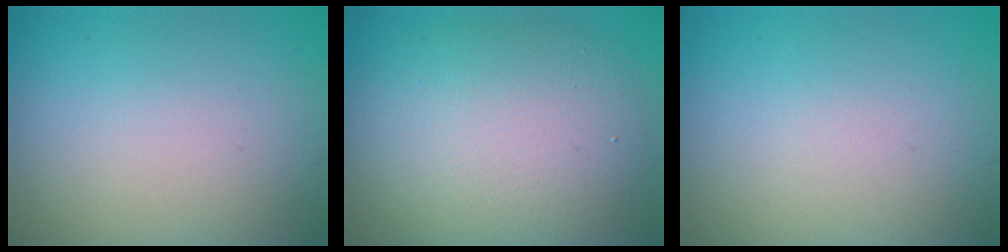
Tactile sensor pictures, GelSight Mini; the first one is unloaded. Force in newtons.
{"total": 8.6, "press": 8.5, "slide": 0.9}
{"total": 0.0}